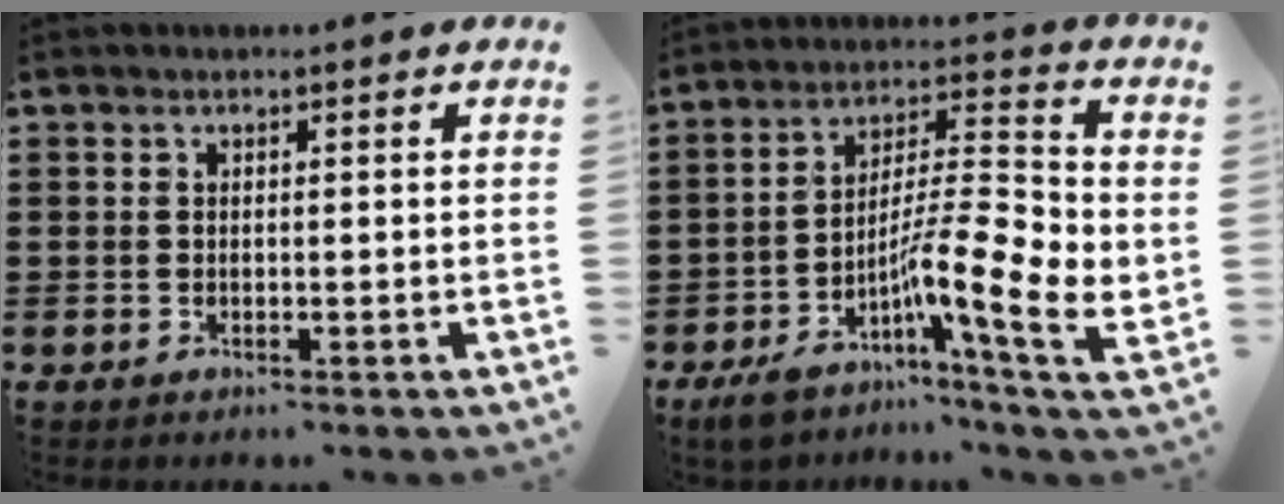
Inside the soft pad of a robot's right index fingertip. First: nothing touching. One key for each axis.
{"total": 13.3, "fx": -4.2, "fy": 2.6, "fz": 12.3, "tx": -0.222, "ty": -0.022, "tz": -0.078}